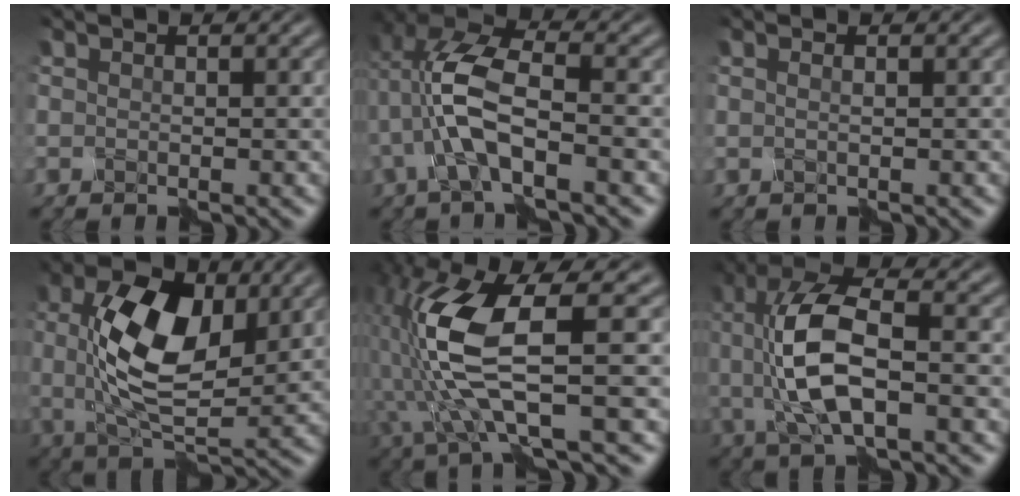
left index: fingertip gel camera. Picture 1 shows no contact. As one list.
[{"total": 5.8, "force": [-1.3, 2.2, 5.3], "torque": [-0.129, 0.016, -0.026]}, {"total": 0.7, "force": [0.5, 0.0, 0.5], "torque": [-0.008, 0.001, -0.004]}, {"total": 9.5, "force": [1.9, 4.9, 7.9], "torque": [-0.164, 0.007, 0.030]}, {"total": 9.0, "force": [-0.3, 2.4, 8.7], "torque": [-0.209, -0.002, 0.002]}, {"total": 7.5, "force": [-0.2, 2.7, 7.0], "torque": [-0.159, 0.009, -0.006]}]